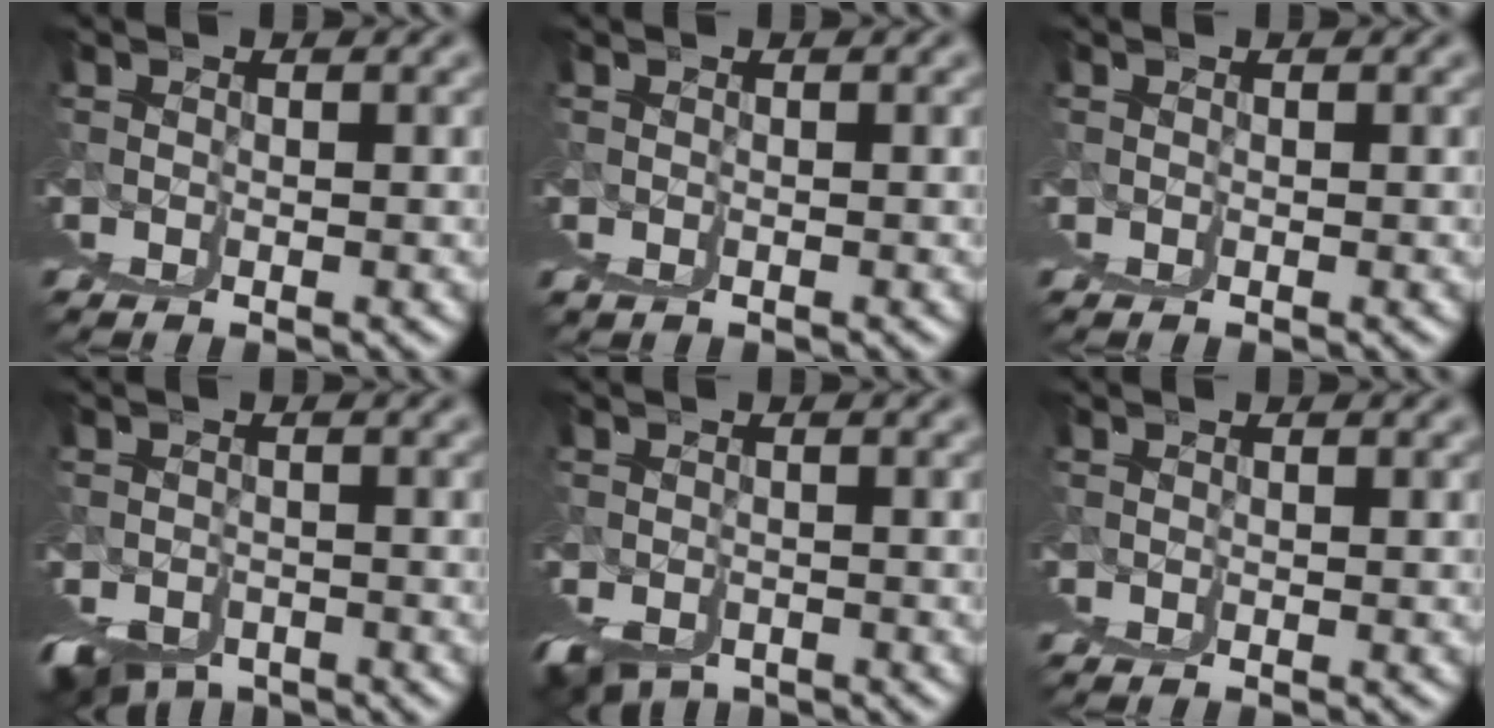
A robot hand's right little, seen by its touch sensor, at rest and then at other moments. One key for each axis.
{"total": 0.8, "fx": 0.0, "fy": -0.6, "fz": -0.6, "tx": 0.010, "ty": -0.002, "tz": 0.001}
{"total": 1.0, "fx": 0.3, "fy": -0.7, "fz": -0.6, "tx": 0.014, "ty": 0.003, "tz": 0.003}
{"total": 3.5, "fx": -3.0, "fy": -0.3, "fz": 1.8, "tx": -0.018, "ty": -0.040, "tz": -0.023}
{"total": 2.5, "fx": -2.3, "fy": -0.2, "fz": 0.9, "tx": -0.006, "ty": -0.032, "tz": -0.017}
{"total": 0.0}